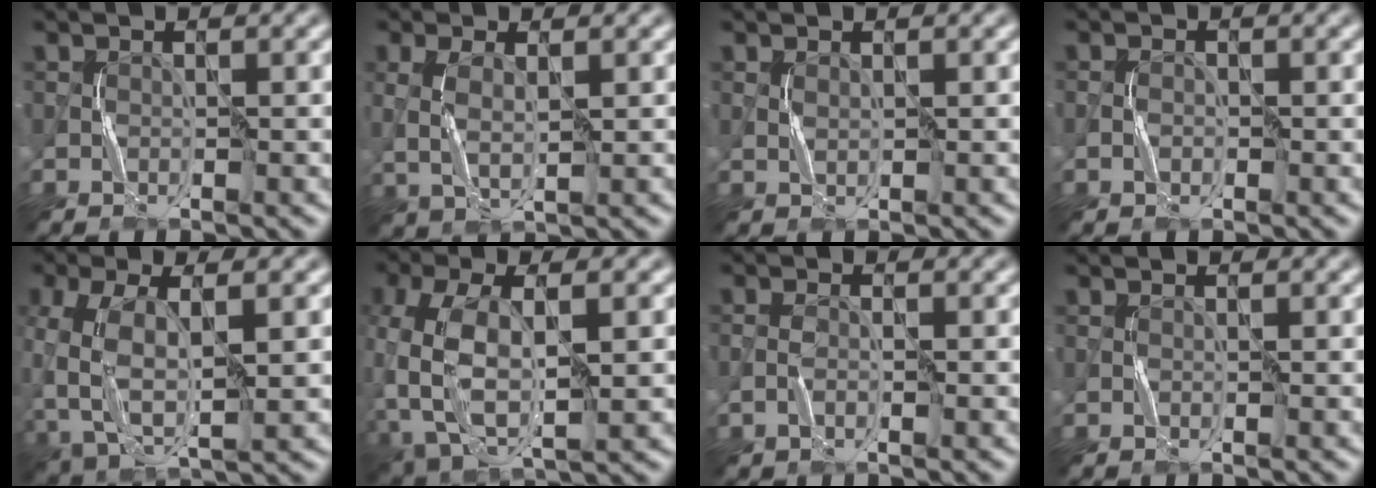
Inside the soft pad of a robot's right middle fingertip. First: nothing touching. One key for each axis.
{"total": 2.8, "fx": 0.5, "fy": 1.1, "fz": 2.6, "tx": -0.064, "ty": -0.002, "tz": 0.013}
{"total": 0.6, "fx": 0.3, "fy": 0.2, "fz": 0.4, "tx": -0.013, "ty": 0.001, "tz": 0.008}
{"total": 0.9, "fx": -0.3, "fy": 0.6, "fz": 0.5, "tx": -0.009, "ty": 0.002, "tz": -0.008}
{"total": 7.8, "fx": -0.5, "fy": 4.1, "fz": 6.6, "tx": -0.155, "ty": 0.000, "tz": -0.010}
{"total": 10.0, "fx": -1.3, "fy": 5.4, "fz": 8.3, "tx": -0.199, "ty": -0.004, "tz": -0.025}
{"total": 1.4, "fx": -0.5, "fy": 0.5, "fz": 1.2, "tx": -0.029, "ty": 0.002, "tz": -0.013}
{"total": 0.0}